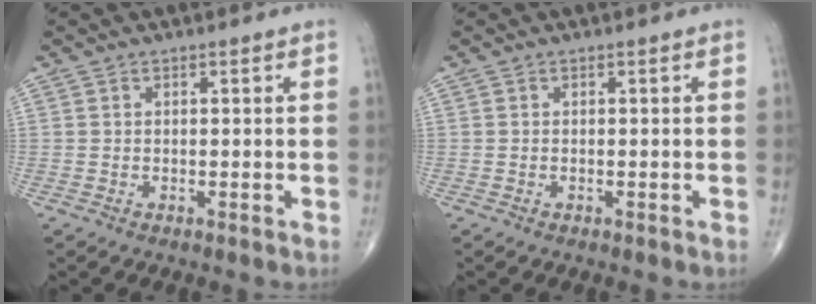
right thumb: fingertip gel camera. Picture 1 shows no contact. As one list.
[{"total": 0.0}]